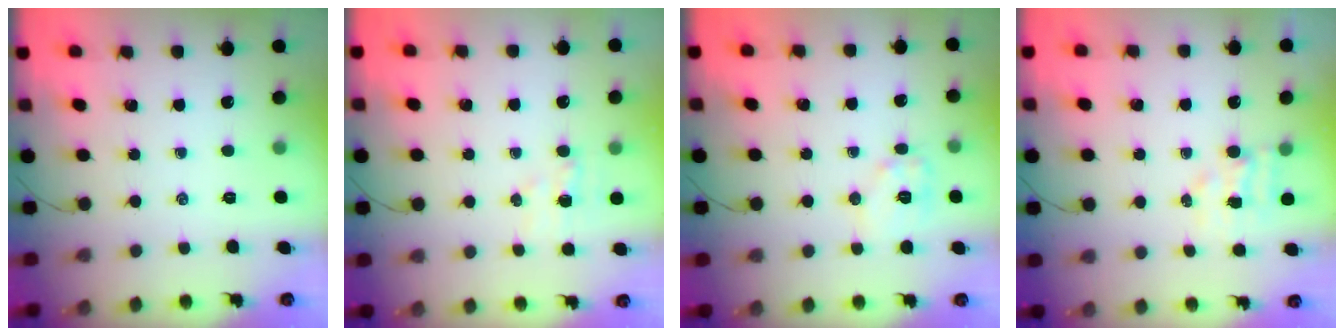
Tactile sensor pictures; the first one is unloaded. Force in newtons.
{"total": 3.5, "press": 3.3, "slide": 1.1}
{"total": 8.6, "press": 8.6, "slide": 0.1}
{"total": 4.0, "press": 3.9, "slide": 0.8}